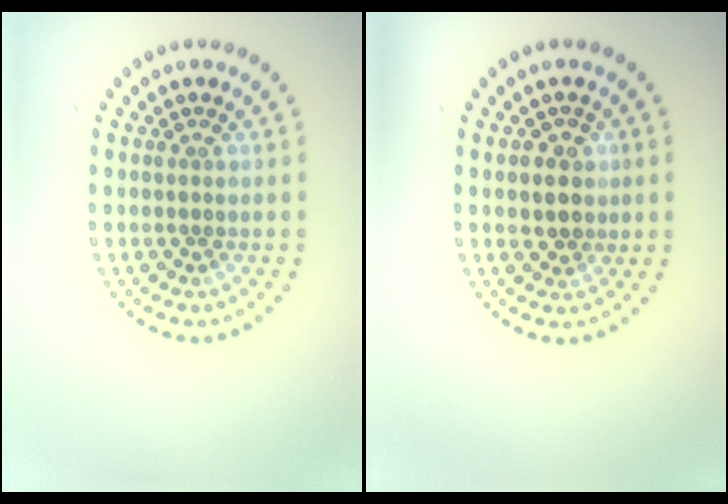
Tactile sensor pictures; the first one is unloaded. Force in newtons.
{"total": 2.6, "press": 2.5, "slide": 0.8}